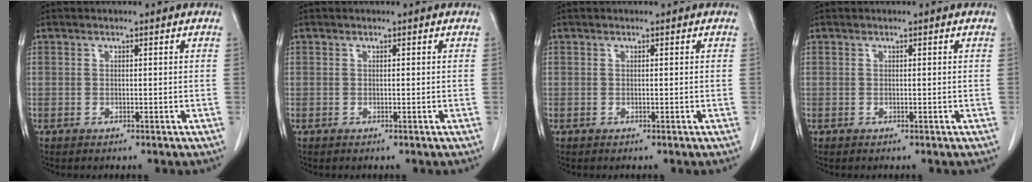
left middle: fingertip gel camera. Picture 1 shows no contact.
{"total": 0.0}
{"total": 0.0}
{"total": 0.0}